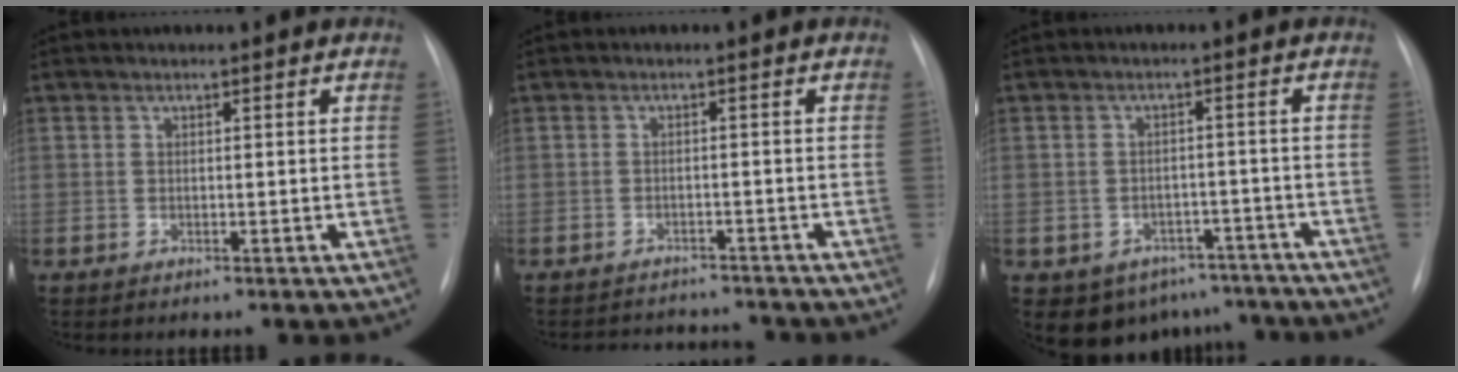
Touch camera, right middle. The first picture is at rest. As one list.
[{"total": 6.3, "force": [-6.2, 1.3, 0.3], "torque": [-0.003, 0.008, -0.078]}, {"total": 9.5, "force": [-6.9, 6.4, 1.7], "torque": [-0.012, 0.018, -0.080]}]